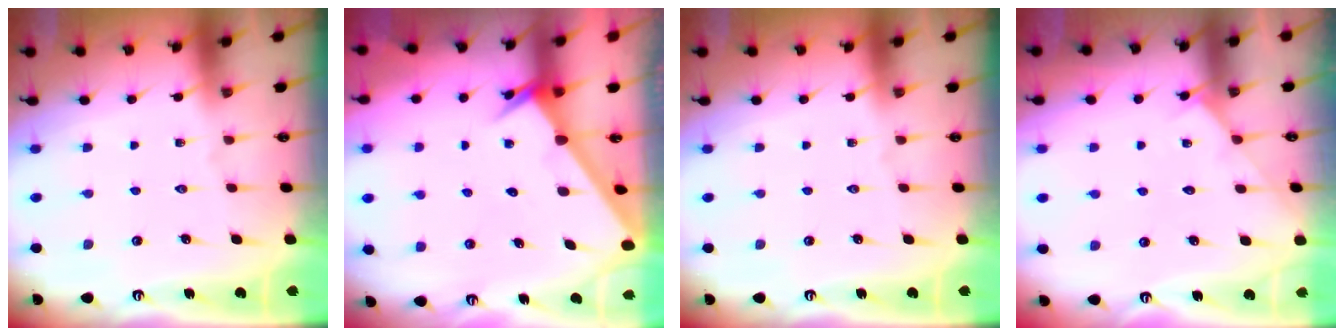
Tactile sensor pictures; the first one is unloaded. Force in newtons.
{"total": 2.5, "press": 2.5, "slide": 0.2}
{"total": 0.0}
{"total": 2.6, "press": 2.5, "slide": 0.4}